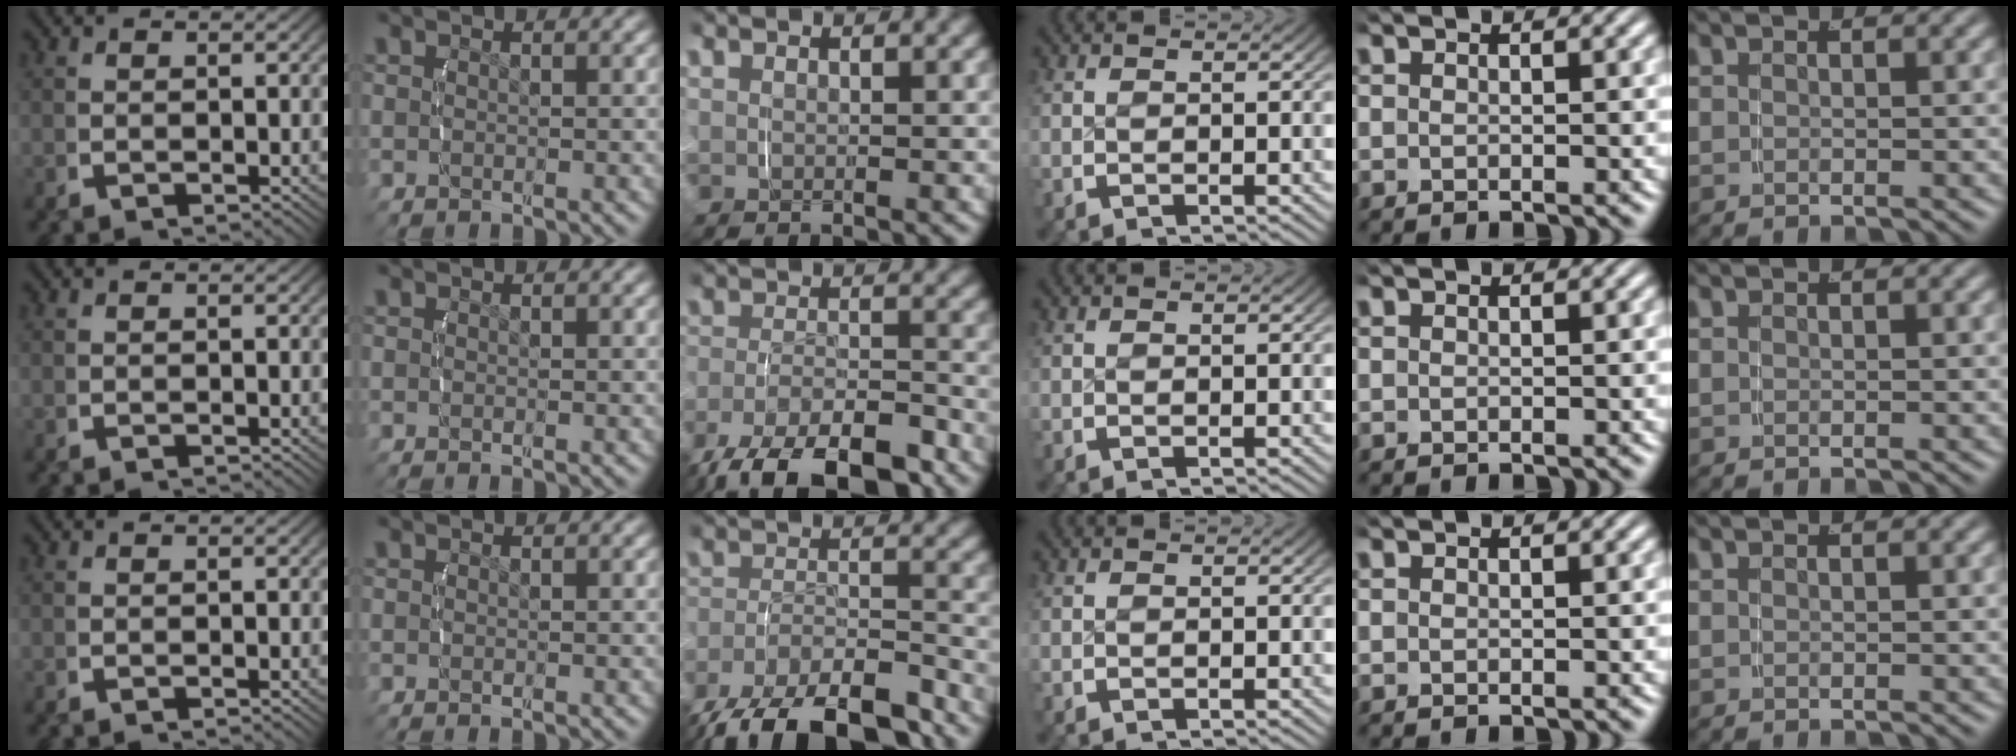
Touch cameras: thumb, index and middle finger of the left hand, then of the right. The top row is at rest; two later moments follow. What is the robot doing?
{"motion": "grasp_and_lifting", "object": "velcro strap"}